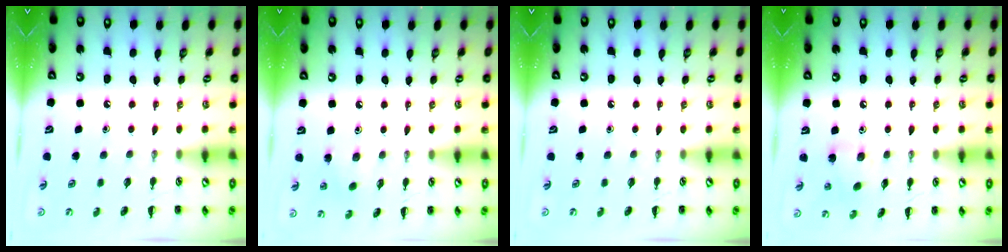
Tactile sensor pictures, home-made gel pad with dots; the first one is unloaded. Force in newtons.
{"total": 3.8, "press": 3.7, "slide": 1.1}
{"total": 0.0}
{"total": 7.2, "press": 7.2, "slide": 0.8}